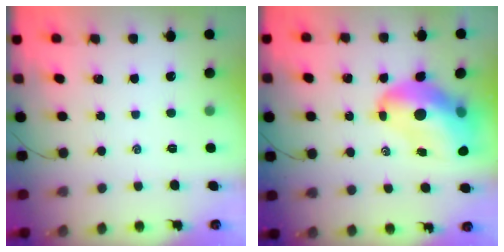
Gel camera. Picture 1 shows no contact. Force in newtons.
{"total": 15.4, "press": 14.7, "slide": 4.5}